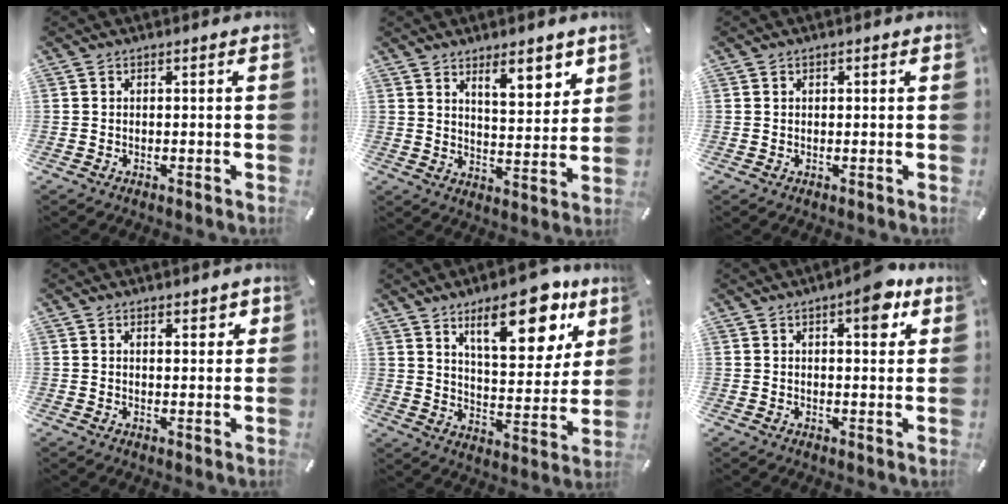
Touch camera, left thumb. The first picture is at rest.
{"total": 9.5, "force": [6.8, 3.7, 5.5], "torque": [-0.065, -0.042, 0.111]}
{"total": 0.6, "force": [0.2, 0.5, 0.3], "torque": [-0.006, 0.002, 0.003]}
{"total": 2.6, "force": [1.8, 1.6, 1.1], "torque": [-0.009, -0.006, 0.029]}
{"total": 20.1, "force": [12.0, 8.7, 13.5], "torque": [-0.175, -0.069, 0.191]}
{"total": 7.9, "force": [4.1, 3.2, 5.9], "torque": [-0.067, -0.021, 0.060]}